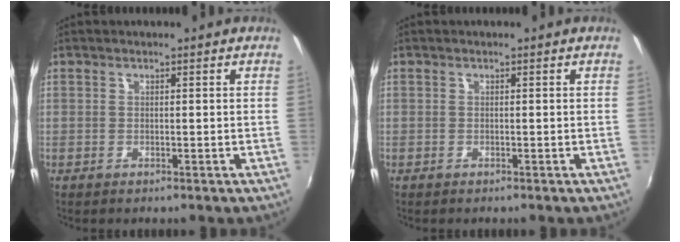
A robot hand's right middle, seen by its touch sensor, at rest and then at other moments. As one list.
[{"total": 0.0}]